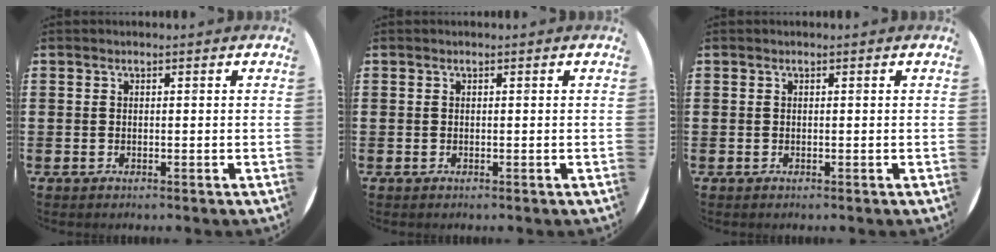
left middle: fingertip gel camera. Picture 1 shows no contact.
{"total": 0.0}
{"total": 0.0}